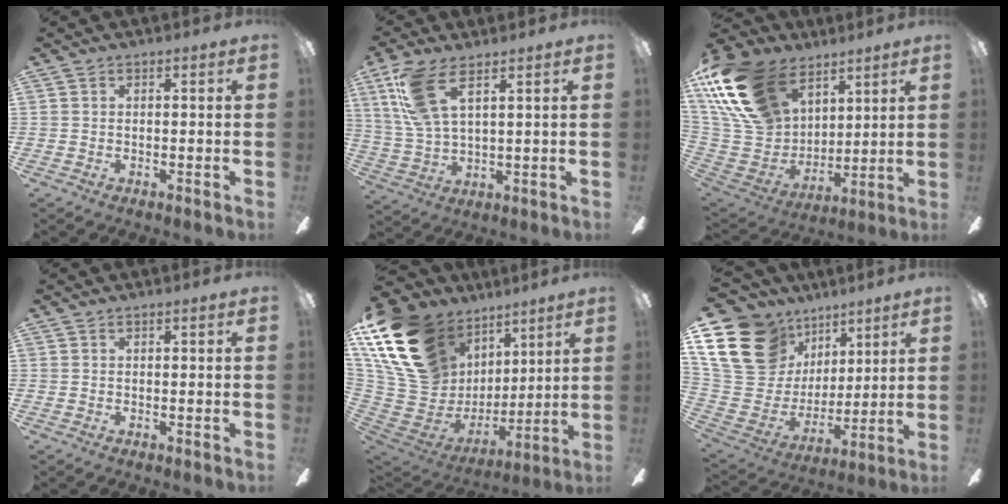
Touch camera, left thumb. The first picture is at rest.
{"total": 12.1, "force": [6.8, 4.4, 9.0], "torque": [-0.198, -0.014, 0.126]}
{"total": 24.5, "force": [13.9, 15.7, 12.8], "torque": [-0.298, -0.054, 0.261]}
{"total": 0.0}
{"total": 24.5, "force": [12.1, 17.1, 12.7], "torque": [-0.286, -0.058, 0.254]}
{"total": 23.0, "force": [10.9, 17.4, 10.4], "torque": [-0.230, -0.057, 0.220]}